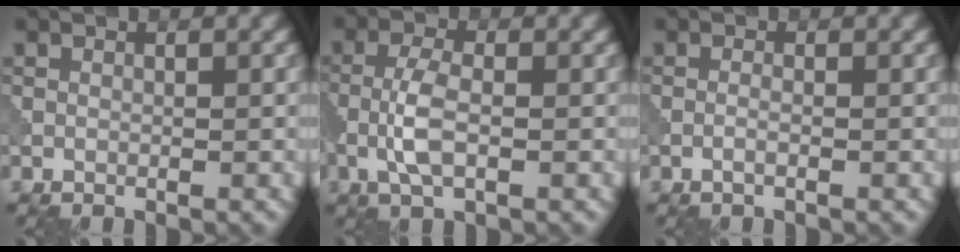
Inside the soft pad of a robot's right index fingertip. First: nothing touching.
{"total": 3.5, "force": [-0.9, 1.3, 3.1], "torque": [-0.070, 0.003, -0.024]}
{"total": 0.9, "force": [-0.4, 0.2, 0.8], "torque": [-0.014, 0.000, -0.010]}